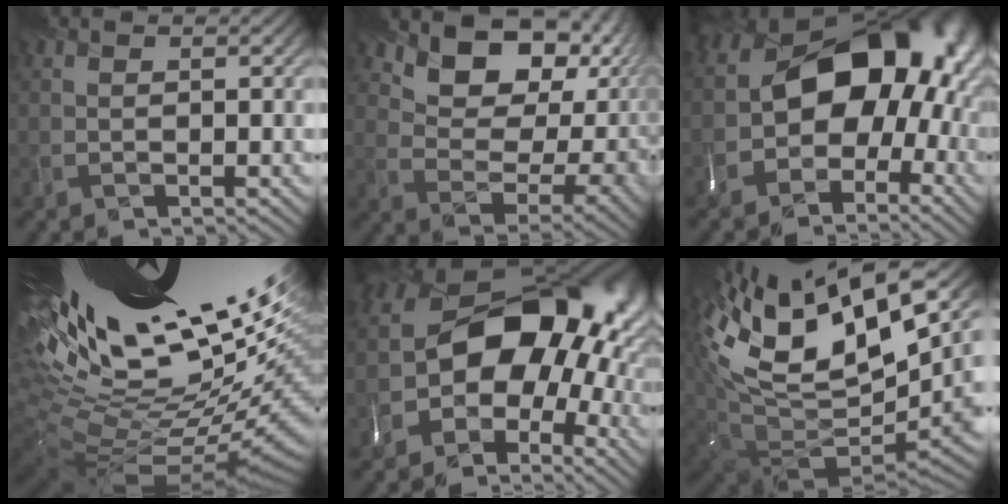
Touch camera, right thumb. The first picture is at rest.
{"total": 10.0, "force": [4.6, 6.5, 5.9], "torque": [-0.095, -0.017, 0.082]}
{"total": 18.3, "force": [-0.7, 13.9, 11.9], "torque": [-0.133, -0.024, -0.018]}
{"total": 19.7, "force": [6.8, 7.9, 16.7], "torque": [-0.293, 0.002, 0.166]}
{"total": 16.6, "force": [-2.1, 12.2, 11.0], "torque": [-0.150, -0.015, -0.027]}
{"total": 16.0, "force": [6.0, 7.6, 12.7], "torque": [-0.254, -0.009, 0.118]}